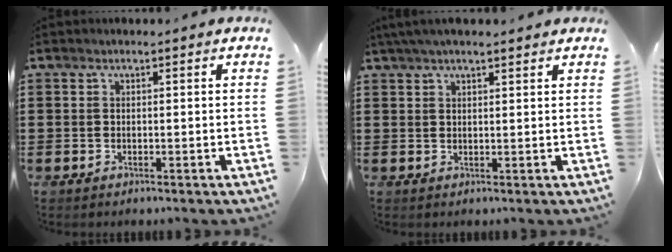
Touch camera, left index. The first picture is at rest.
{"total": 2.7, "force": [2.1, 0.4, 1.7], "torque": [-0.036, 0.006, 0.040]}